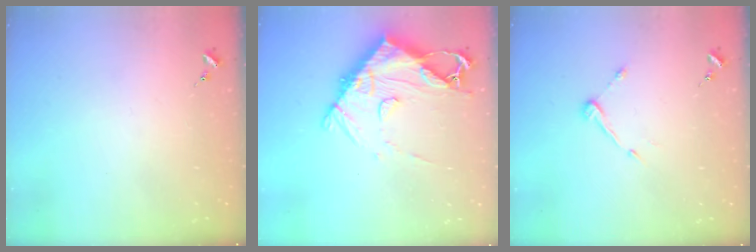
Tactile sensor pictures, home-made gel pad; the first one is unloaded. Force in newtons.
{"total": 14.6, "press": 14.6, "slide": 1.5}
{"total": 6.5, "press": 6.5, "slide": 0.6}